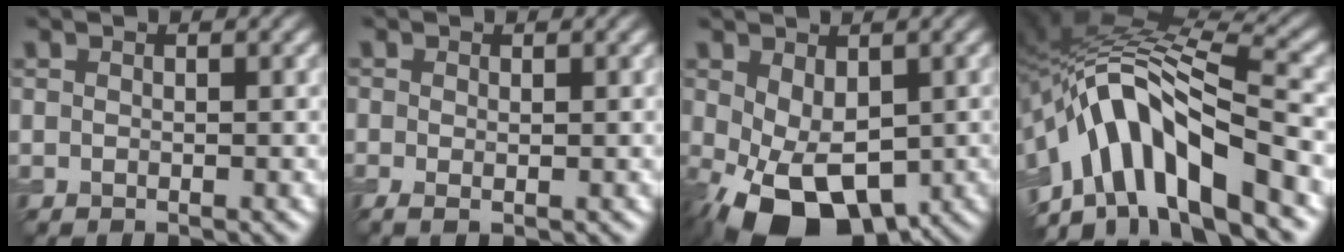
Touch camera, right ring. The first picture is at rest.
{"total": 1.0, "force": [-0.2, 0.4, 0.8], "torque": [-0.016, -0.002, -0.005]}
{"total": 7.1, "force": [-2.2, 4.3, 5.2], "torque": [-0.107, -0.020, -0.029]}
{"total": 11.1, "force": [-5.9, 4.0, 8.5], "torque": [-0.129, 0.025, -0.112]}